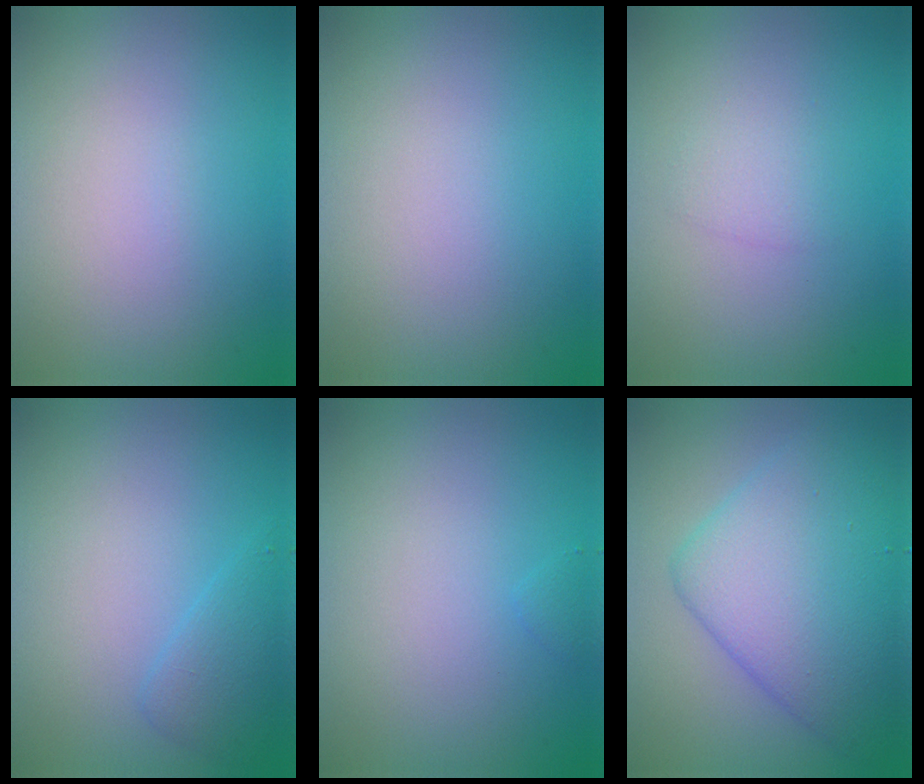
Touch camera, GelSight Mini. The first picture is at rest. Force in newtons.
{"total": 0.0}
{"total": 1.4, "press": 1.4, "slide": 0.1}
{"total": 2.1, "press": 2.0, "slide": 0.2}
{"total": 0.5, "press": 0.5, "slide": 0.0}
{"total": 8.7, "press": 8.7, "slide": 0.2}